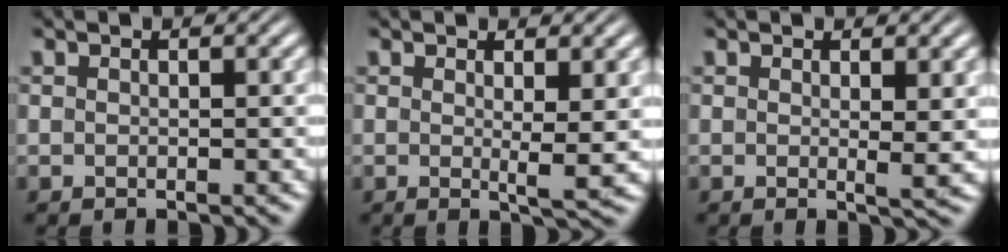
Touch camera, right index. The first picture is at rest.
{"total": 2.0, "force": [0.7, -0.3, 1.9], "torque": [-0.031, -0.015, 0.012]}
{"total": 1.4, "force": [0.7, -0.3, 1.2], "torque": [-0.016, -0.009, 0.011]}